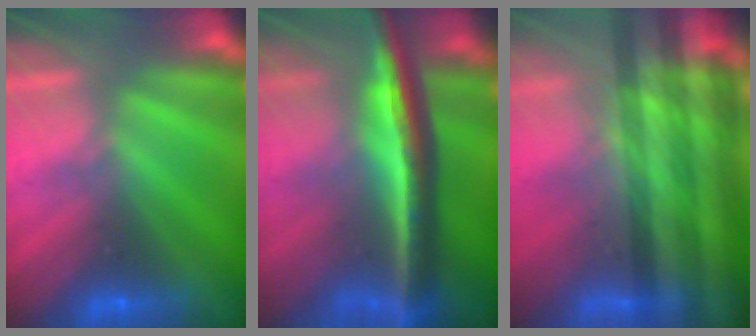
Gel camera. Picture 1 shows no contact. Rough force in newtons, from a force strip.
{"total": 7.4}
{"total": 8.3}